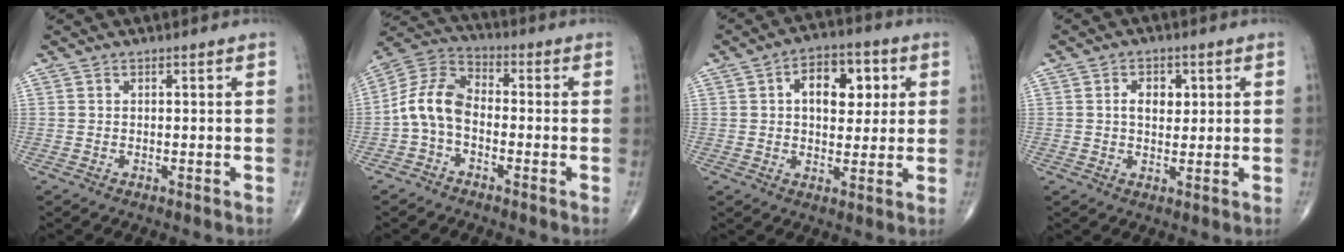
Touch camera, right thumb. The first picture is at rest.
{"total": 9.2, "force": [-2.0, 5.9, 6.7], "torque": [-0.125, 0.034, -0.055]}
{"total": 10.9, "force": [2.7, 6.7, 8.2], "torque": [-0.079, 0.007, 0.036]}
{"total": 4.7, "force": [1.1, 3.3, 3.2], "torque": [-0.029, -0.002, 0.015]}